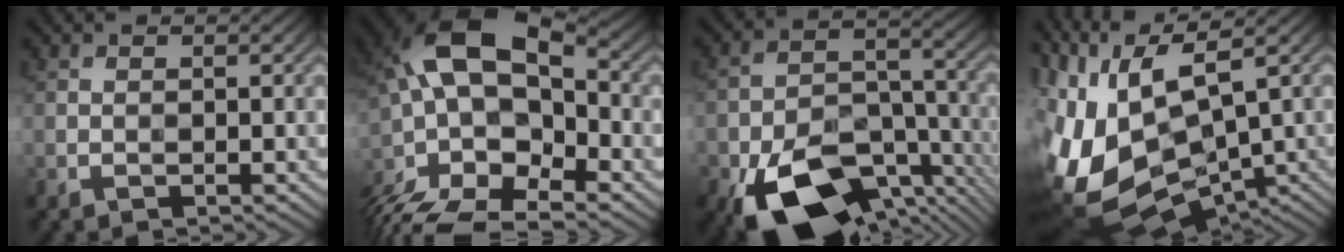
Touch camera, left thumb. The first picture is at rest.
{"total": 17.3, "force": [-5.5, 9.8, 13.1], "torque": [-0.276, -0.012, -0.082]}
{"total": 16.5, "force": [-9.5, 8.7, 10.4], "torque": [-0.196, -0.035, -0.155]}
{"total": 15.7, "force": [-0.2, 8.0, 13.5], "torque": [-0.311, -0.031, 0.024]}